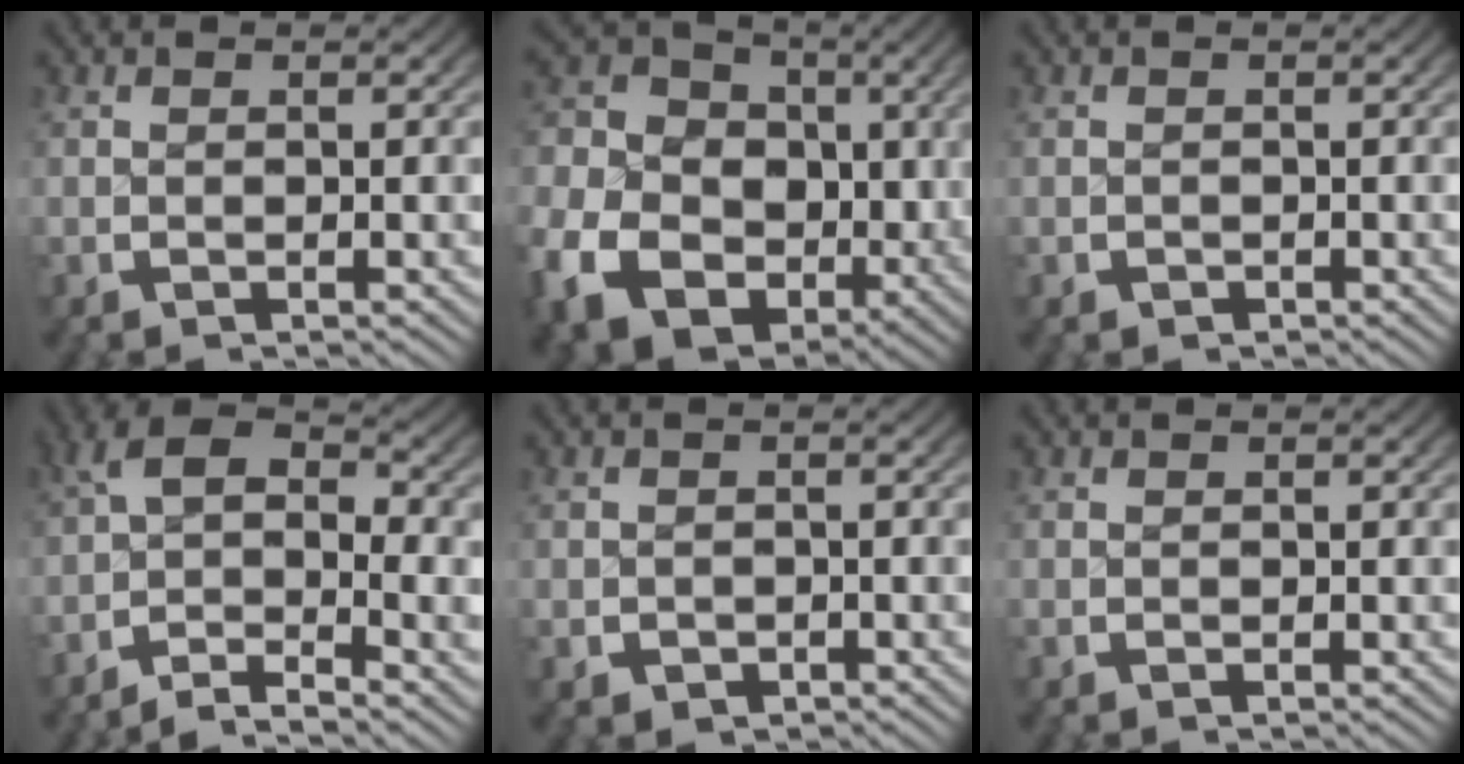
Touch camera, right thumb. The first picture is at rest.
{"total": 17.9, "force": [-2.7, 14.1, 10.7], "torque": [-0.236, -0.055, -0.038]}
{"total": 0.7, "force": [-0.5, 0.5, 0.0], "torque": [0.001, -0.005, -0.007]}
{"total": 6.2, "force": [-1.6, 3.8, 4.6], "torque": [-0.073, -0.014, -0.036]}
{"total": 1.9, "force": [-1.1, 1.5, 0.5], "torque": [-0.007, -0.012, -0.011]}
{"total": 0.0}